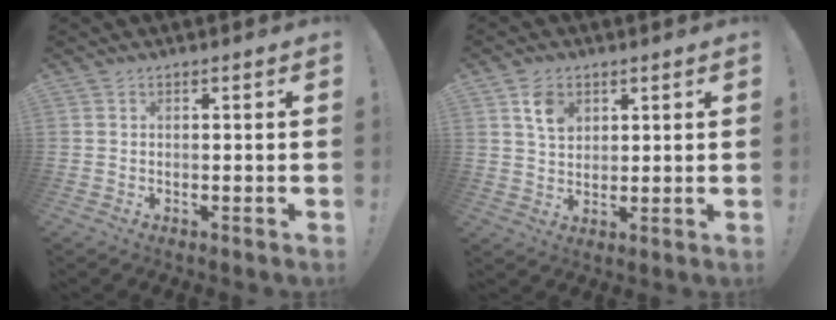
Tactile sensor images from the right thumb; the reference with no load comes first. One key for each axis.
{"total": 7.0, "fx": 3.5, "fy": 5.0, "fz": 3.4, "tx": -0.043, "ty": -0.010, "tz": 0.063}